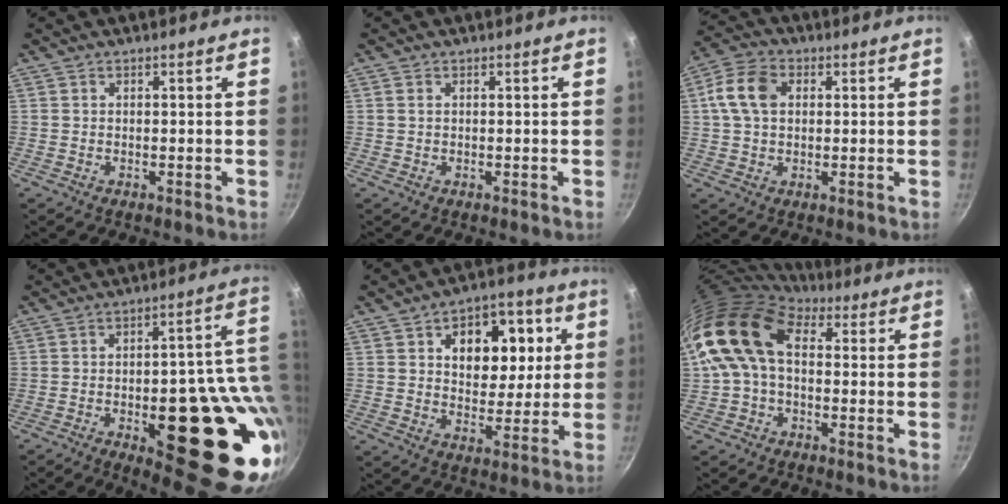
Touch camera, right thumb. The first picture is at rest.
{"total": 0.6, "force": [0.2, 0.4, 0.4], "torque": [-0.009, 0.001, 0.003]}
{"total": 9.0, "force": [1.8, 6.2, 6.2], "torque": [-0.117, 0.017, 0.021]}
{"total": 26.1, "force": [-3.3, 10.5, 23.6], "torque": [-0.244, -0.003, -0.028]}
{"total": 14.9, "force": [4.0, 10.1, 10.2], "torque": [-0.098, -0.005, 0.055]}
{"total": 13.8, "force": [1.7, 9.1, 10.2], "torque": [-0.173, 0.025, 0.015]}